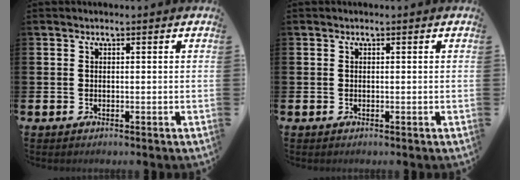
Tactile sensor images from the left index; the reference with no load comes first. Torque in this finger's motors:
{"motor_torque": [0.00, 0.00, -0.01, 0.01]}